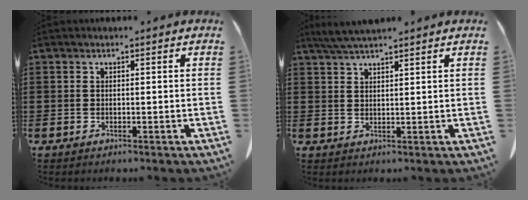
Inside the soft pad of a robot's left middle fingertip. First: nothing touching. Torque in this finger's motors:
{"motor_torque": [0.04, -0.03, 0.17, 0.04]}